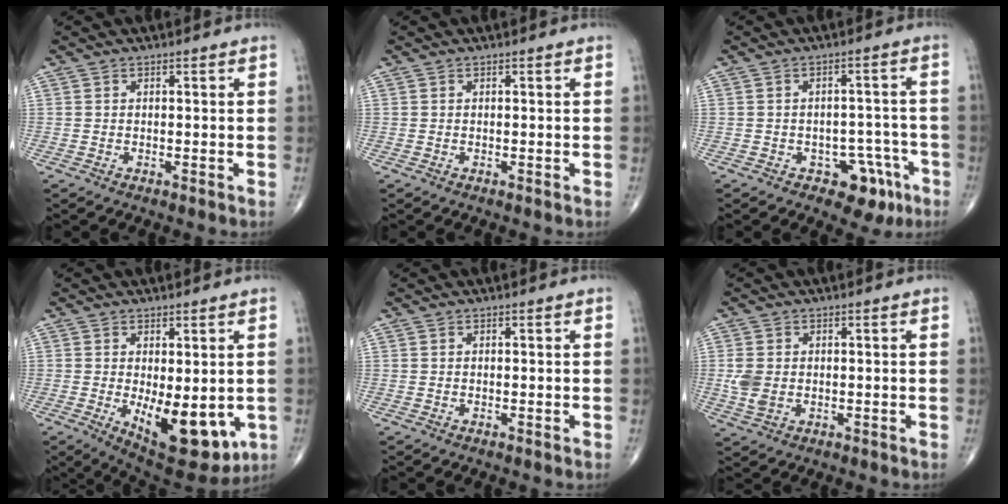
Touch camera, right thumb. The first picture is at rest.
{"total": 0.0}
{"total": 7.3, "force": [-3.9, 4.7, 4.1], "torque": [-0.014, 0.034, -0.046]}
{"total": 13.7, "force": [-2.7, 6.3, 11.9], "torque": [-0.146, -0.028, -0.018]}
{"total": 0.0}
{"total": 4.3, "force": [-0.3, 3.1, 3.1], "torque": [-0.070, -0.002, -0.001]}